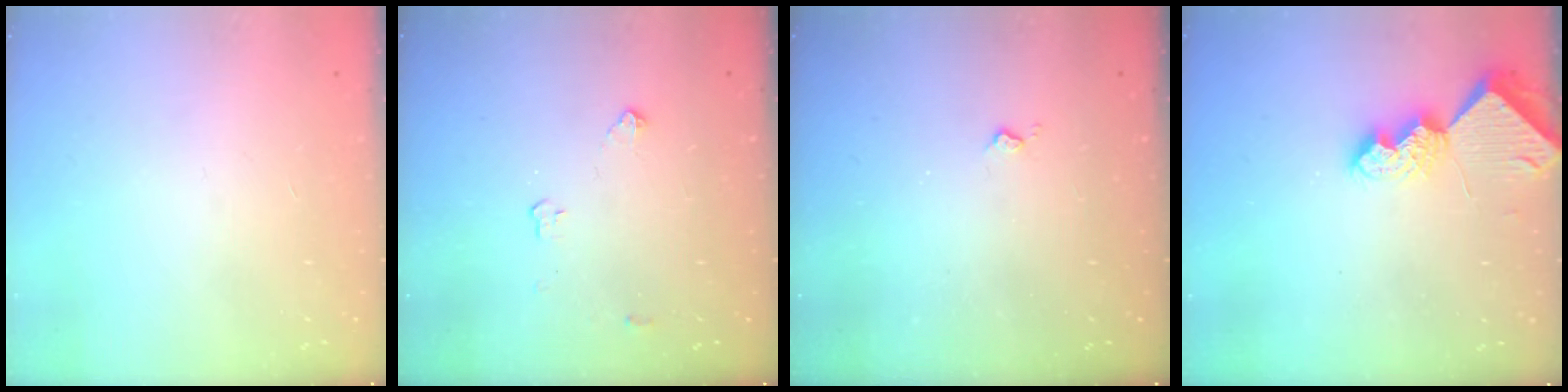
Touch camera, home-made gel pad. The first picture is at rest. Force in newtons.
{"total": 3.3, "press": 3.3, "slide": 0.6}
{"total": 2.4, "press": 2.3, "slide": 0.5}
{"total": 7.5, "press": 7.4, "slide": 0.8}